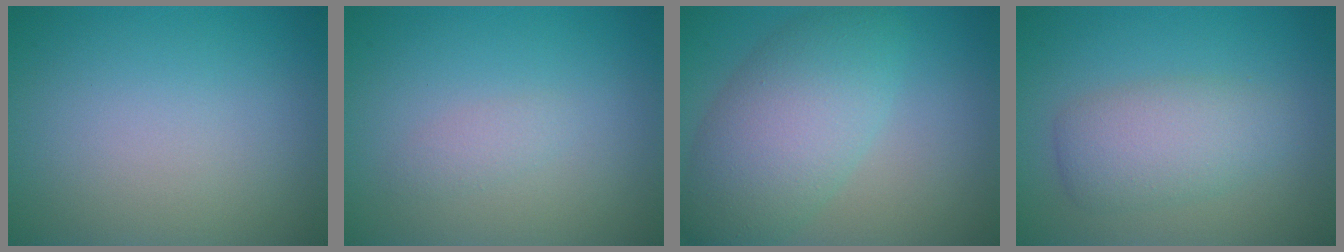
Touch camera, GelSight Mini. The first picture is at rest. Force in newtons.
{"total": 1.0, "press": 1.0, "slide": 0.1}
{"total": 7.0, "press": 7.0, "slide": 0.2}
{"total": 4.0, "press": 4.0, "slide": 0.1}